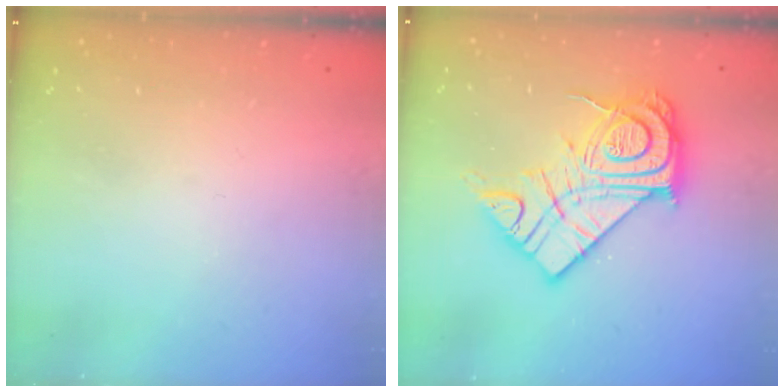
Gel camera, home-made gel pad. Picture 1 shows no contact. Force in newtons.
{"total": 20.7, "press": 20.7, "slide": 1.7}